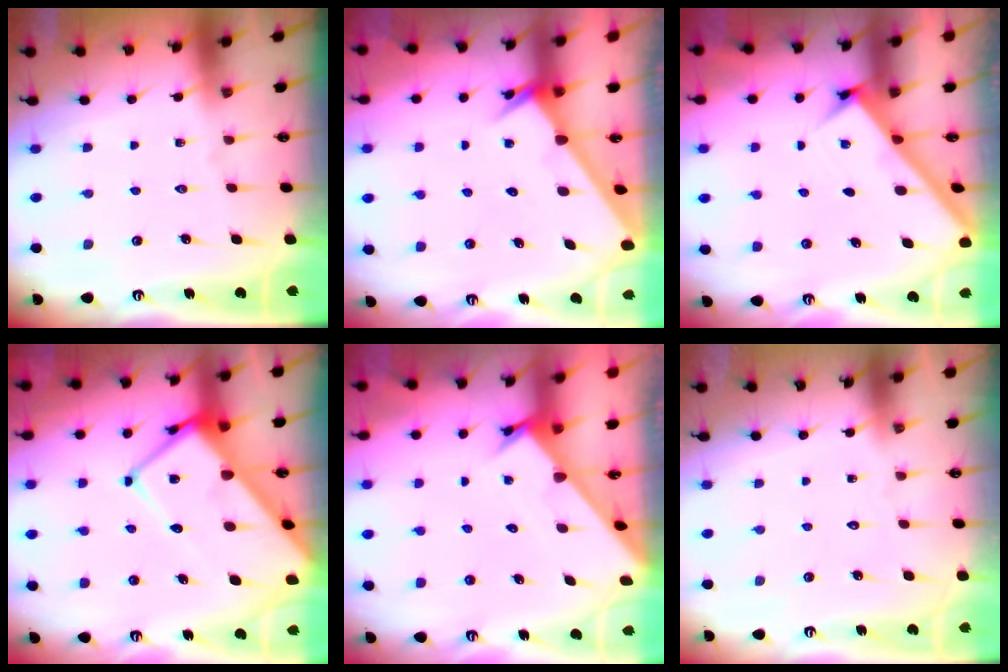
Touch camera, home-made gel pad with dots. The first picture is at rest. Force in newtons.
{"total": 2.6, "press": 2.6, "slide": 0.1}
{"total": 2.9, "press": 2.9, "slide": 0.1}
{"total": 14.5, "press": 14.5, "slide": 1.5}
{"total": 2.4, "press": 2.4, "slide": 0.0}
{"total": 1.6, "press": 1.6, "slide": 0.1}